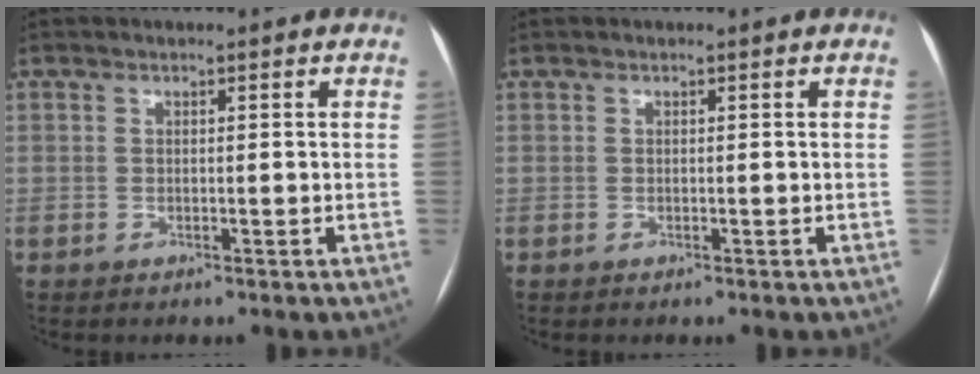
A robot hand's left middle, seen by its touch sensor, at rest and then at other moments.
{"total": 0.0}